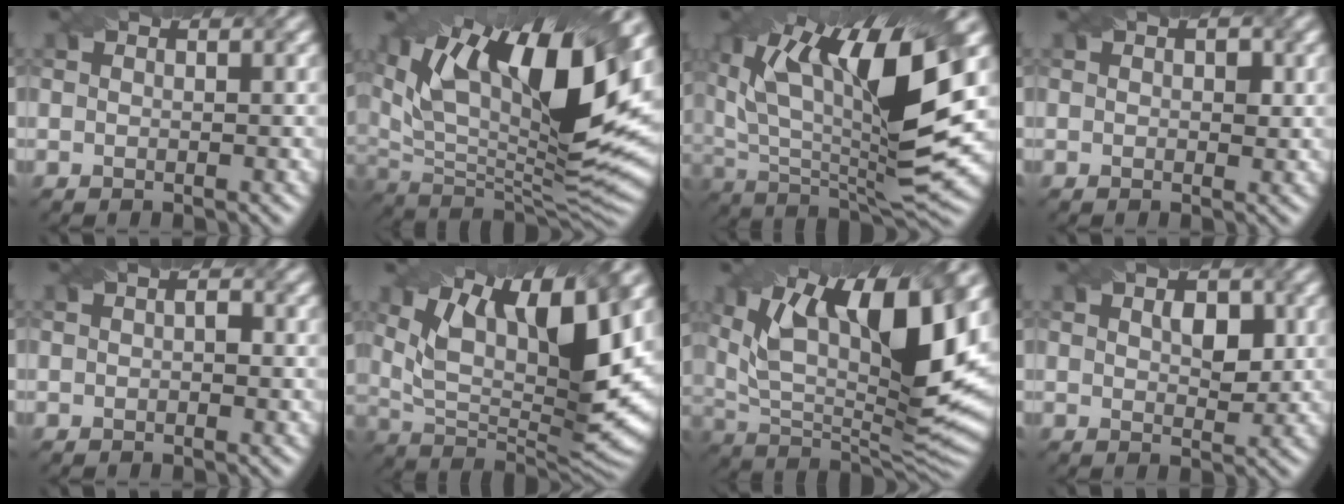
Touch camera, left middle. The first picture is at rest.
{"total": 16.6, "force": [7.2, 6.1, 13.7], "torque": [-0.248, 0.013, 0.126]}
{"total": 15.5, "force": [5.9, 5.3, 13.3], "torque": [-0.238, -0.001, 0.105]}
{"total": 1.4, "force": [0.3, 0.8, 1.1], "torque": [-0.011, -0.001, 0.004]}
{"total": 1.0, "force": [0.0, 0.6, 0.8], "torque": [-0.014, 0.003, 0.000]}
{"total": 13.8, "force": [6.4, 4.9, 11.2], "torque": [-0.199, -0.004, 0.119]}
{"total": 15.8, "force": [6.8, 5.7, 13.2], "torque": [-0.234, 0.003, 0.120]}
{"total": 3.1, "force": [0.9, 1.8, 2.3], "torque": [-0.034, -0.001, 0.018]}